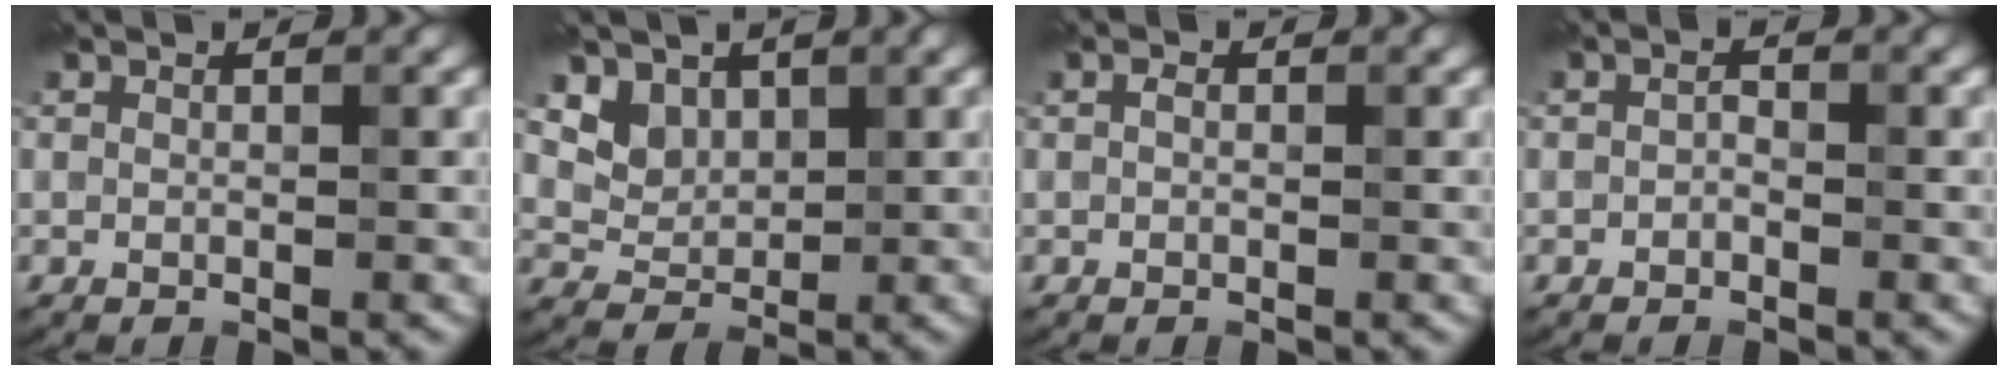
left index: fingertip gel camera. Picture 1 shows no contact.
{"total": 3.7, "force": [2.6, 2.5, 0.8], "torque": [-0.037, -0.015, 0.073]}
{"total": 0.7, "force": [0.1, 0.5, 0.4], "torque": [-0.010, 0.007, 0.000]}
{"total": 0.7, "force": [-0.4, 0.4, 0.3], "torque": [-0.006, 0.010, -0.008]}